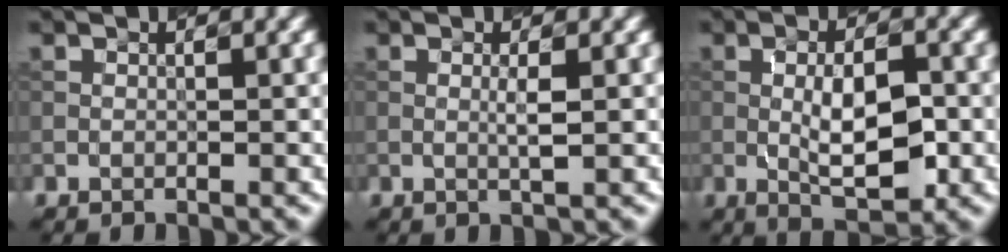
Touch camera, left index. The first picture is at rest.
{"total": 1.5, "force": [0.1, 0.1, 1.4], "torque": [-0.029, 0.002, 0.000]}
{"total": 5.8, "force": [-0.7, 2.1, 5.3], "torque": [-0.092, 0.000, -0.011]}